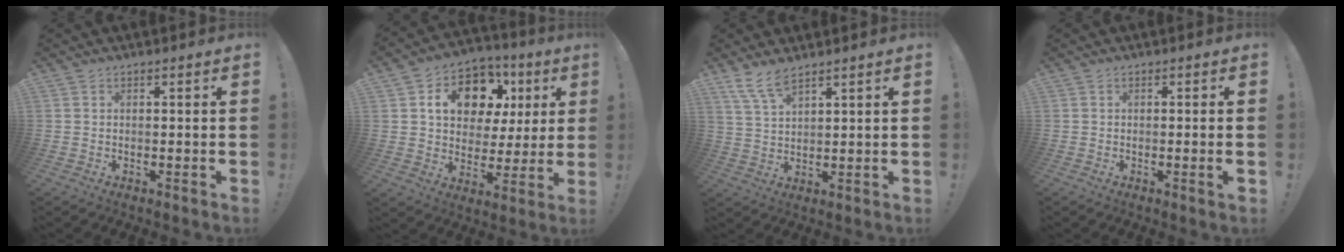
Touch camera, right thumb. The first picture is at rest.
{"total": 15.8, "force": [6.9, 11.0, 9.0], "torque": [-0.147, -0.026, 0.133]}
{"total": 6.6, "force": [5.3, 1.6, 3.5], "torque": [-0.074, -0.022, 0.099]}
{"total": 2.8, "force": [-0.6, -0.4, 2.7], "torque": [-0.035, -0.010, -0.011]}